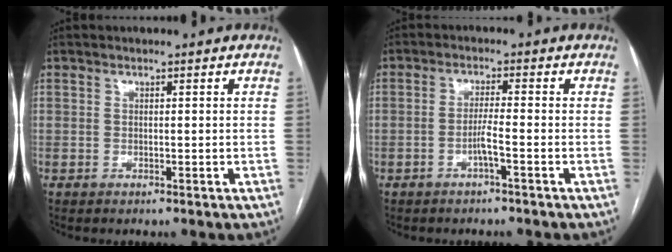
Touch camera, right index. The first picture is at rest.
{"total": 2.9, "force": [-1.3, -0.4, 2.5], "torque": [-0.048, 0.000, -0.027]}